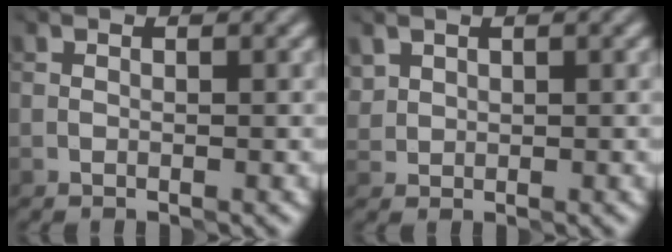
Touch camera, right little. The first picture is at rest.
{"total": 1.5, "force": [0.7, 1.2, 0.5], "torque": [-0.017, 0.000, 0.020]}